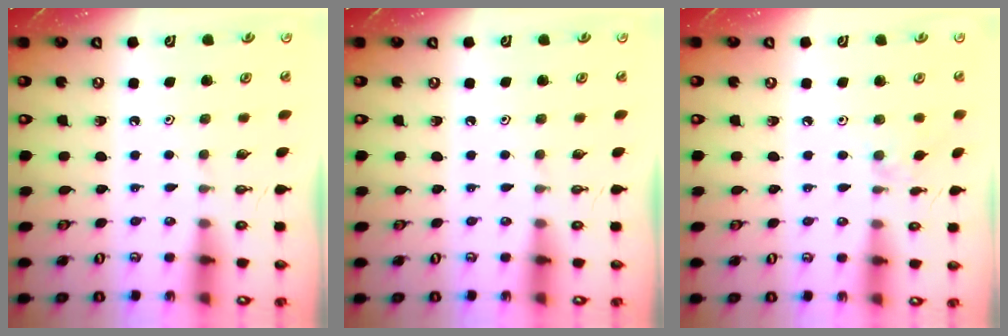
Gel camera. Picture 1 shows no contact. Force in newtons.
{"total": 0.0}
{"total": 3.4, "press": 3.3, "slide": 0.6}